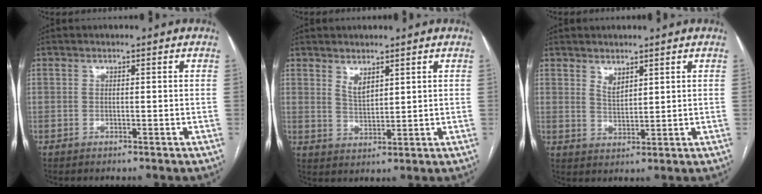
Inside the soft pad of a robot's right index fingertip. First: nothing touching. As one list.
[{"total": 2.9, "force": [2.1, 1.0, 1.8], "torque": [-0.035, -0.009, 0.048]}, {"total": 2.5, "force": [1.9, 1.0, 1.4], "torque": [-0.026, -0.007, 0.043]}]